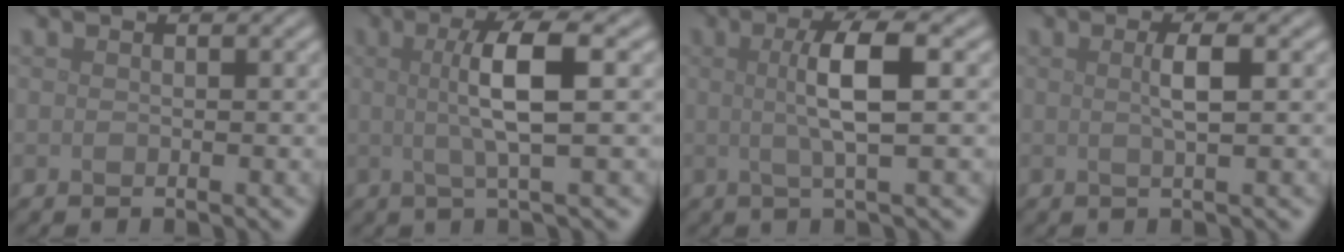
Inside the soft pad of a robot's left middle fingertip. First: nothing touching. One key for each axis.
{"total": 5.3, "fx": 0.5, "fy": 1.0, "fz": 5.2, "tx": -0.090, "ty": 0.008, "tz": 0.008}
{"total": 4.8, "fx": 0.5, "fy": 1.0, "fz": 4.7, "tx": -0.081, "ty": 0.006, "tz": 0.005}
{"total": 2.3, "fx": 0.3, "fy": 0.4, "fz": 2.2, "tx": -0.039, "ty": 0.005, "tz": 0.001}